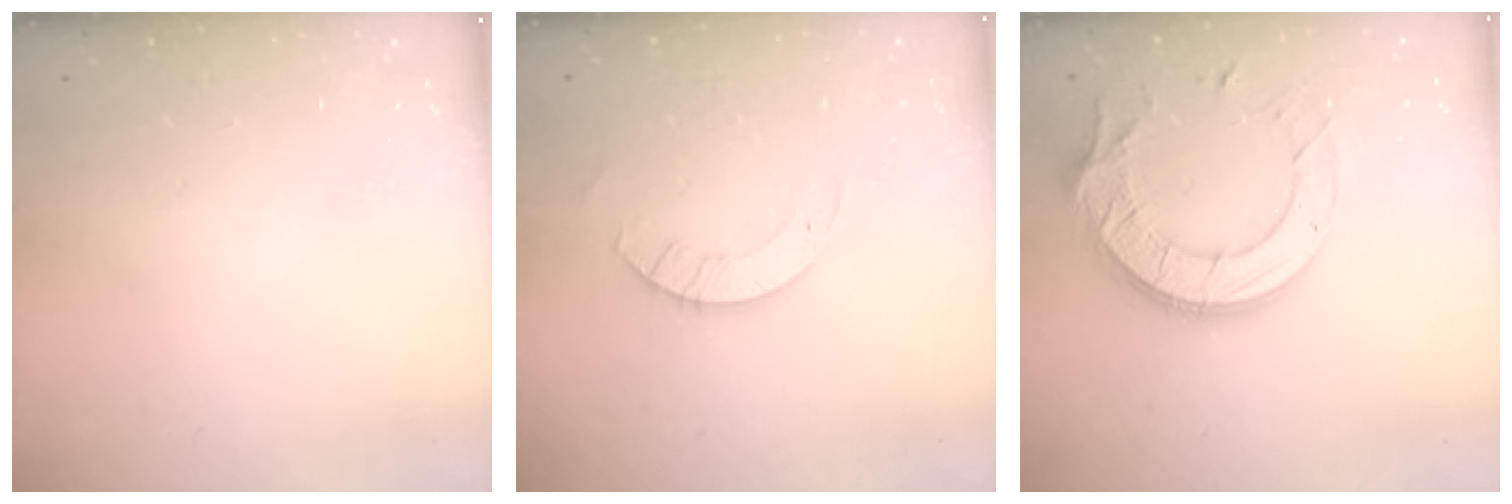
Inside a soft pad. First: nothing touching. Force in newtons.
{"total": 3.5, "press": 3.5, "slide": 0.3}
{"total": 16.0, "press": 15.9, "slide": 1.4}